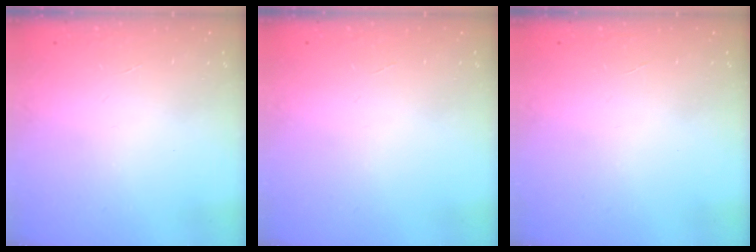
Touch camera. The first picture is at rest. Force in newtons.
{"total": 0.0}
{"total": 0.0}